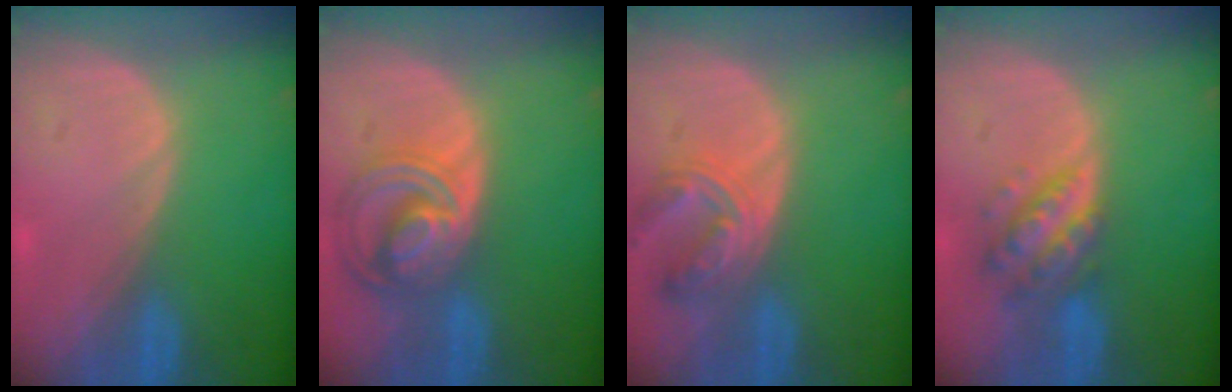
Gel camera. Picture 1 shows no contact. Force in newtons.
{"total": 8.7, "press": 7.5, "slide": 4.4}
{"total": 6.8, "press": 6.3, "slide": 2.5}
{"total": 6.3, "press": 5.7, "slide": 2.8}